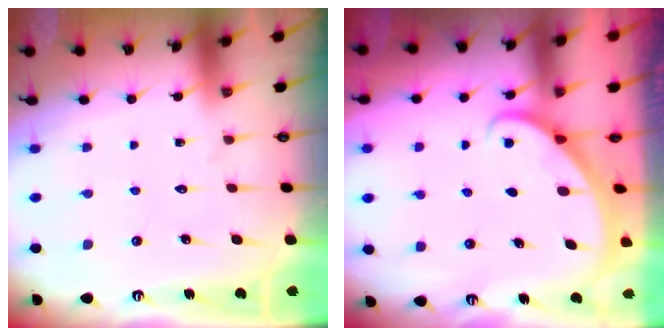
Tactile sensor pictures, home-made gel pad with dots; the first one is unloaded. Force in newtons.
{"total": 2.1, "press": 2.1, "slide": 0.1}